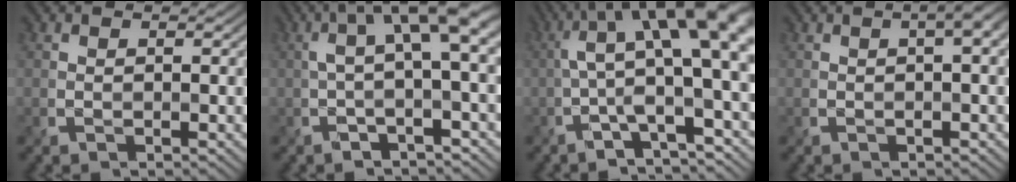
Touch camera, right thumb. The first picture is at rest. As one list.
[{"total": 7.4, "force": [1.6, 1.6, 7.0], "torque": [-0.114, 0.023, 0.023]}, {"total": 13.4, "force": [2.3, 4.2, 12.5], "torque": [-0.216, 0.019, 0.037]}, {"total": 3.3, "force": [0.4, 0.6, 3.2], "torque": [-0.047, 0.010, 0.004]}]